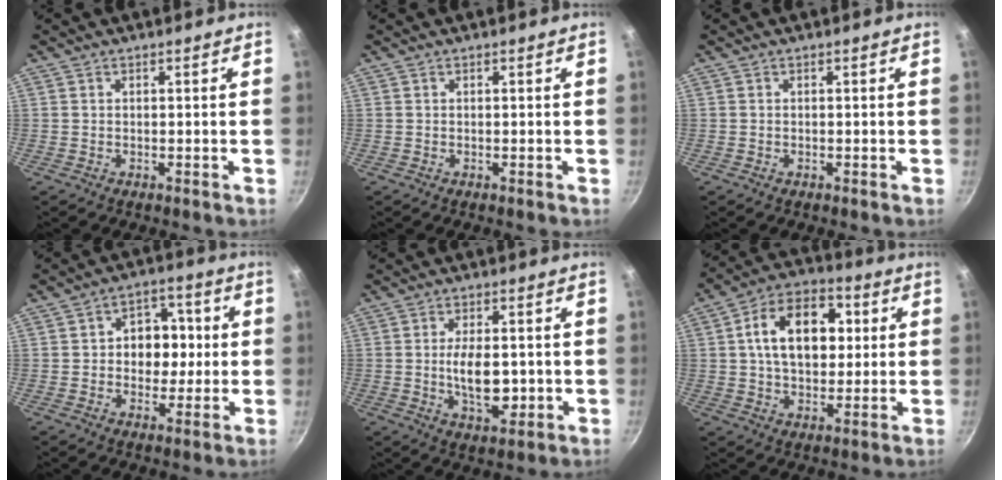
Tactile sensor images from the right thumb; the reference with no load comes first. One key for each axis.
{"total": 0.0}
{"total": 0.0}
{"total": 9.8, "fx": 0.5, "fy": 7.7, "fz": 6.1, "tx": -0.033, "ty": 0.014, "tz": -0.001}
{"total": 9.2, "fx": -0.7, "fy": 4.8, "fz": 7.8, "tx": -0.110, "ty": -0.004, "tz": -0.009}
{"total": 16.4, "fx": 3.0, "fy": 10.9, "fz": 11.9, "tx": -0.154, "ty": 0.019, "tz": 0.035}